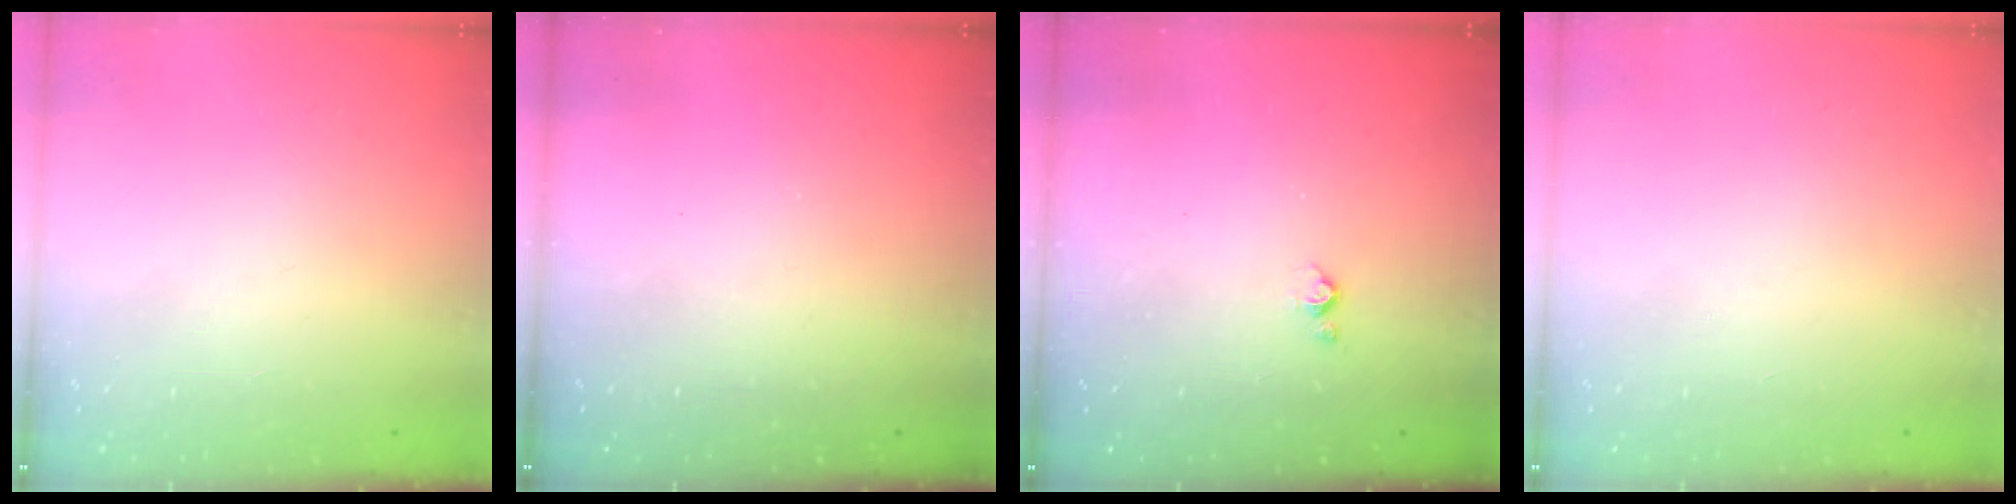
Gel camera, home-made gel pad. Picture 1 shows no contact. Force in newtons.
{"total": 0.0}
{"total": 2.8, "press": 2.7, "slide": 0.4}
{"total": 0.0}